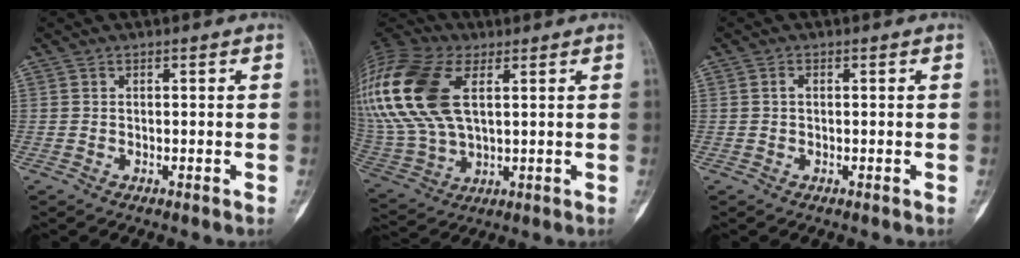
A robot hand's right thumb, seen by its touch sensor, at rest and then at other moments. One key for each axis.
{"total": 26.3, "fx": 7.9, "fy": 14.8, "fz": 20.2, "tx": -0.486, "ty": 0.011, "tz": 0.153}
{"total": 0.7, "fx": 0.0, "fy": 0.4, "fz": 0.5, "tx": -0.007, "ty": 0.001, "tz": -0.002}